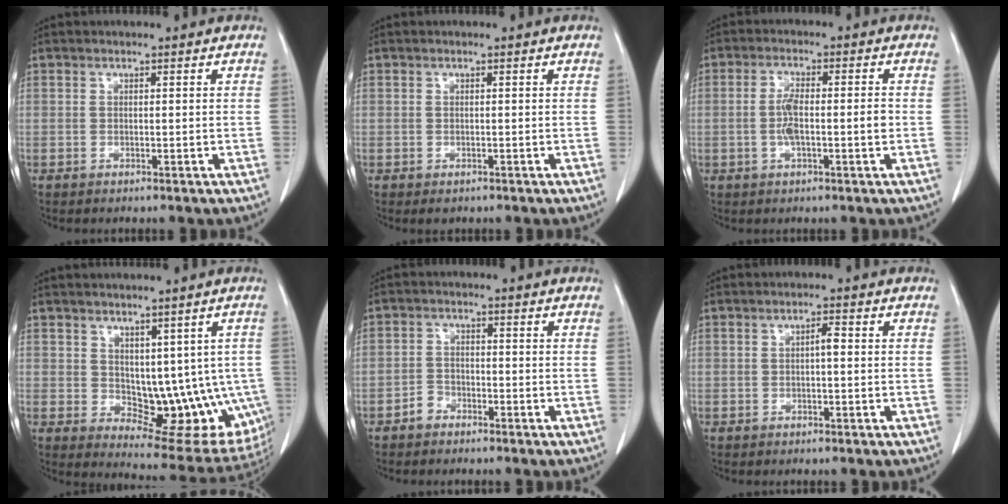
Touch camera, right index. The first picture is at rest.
{"total": 0.9, "force": [-0.6, 0.7, 0.3], "torque": [-0.005, 0.000, -0.004]}
{"total": 5.3, "force": [-0.9, 0.9, 5.1], "torque": [-0.105, 0.006, -0.017]}
{"total": 12.5, "force": [-0.6, 7.2, 10.2], "torque": [-0.103, 0.002, 0.012]}
{"total": 2.6, "force": [-1.7, 1.9, 0.4], "torque": [-0.010, 0.009, -0.033]}
{"total": 1.4, "force": [-0.1, 0.3, 1.4], "torque": [-0.024, 0.004, -0.001]}